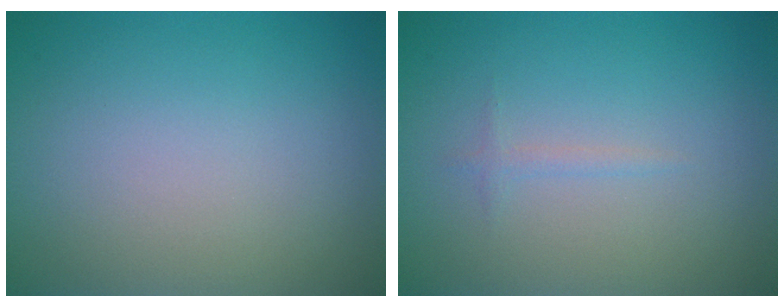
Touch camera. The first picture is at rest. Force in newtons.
{"total": 0.7, "press": 0.7, "slide": 0.0}